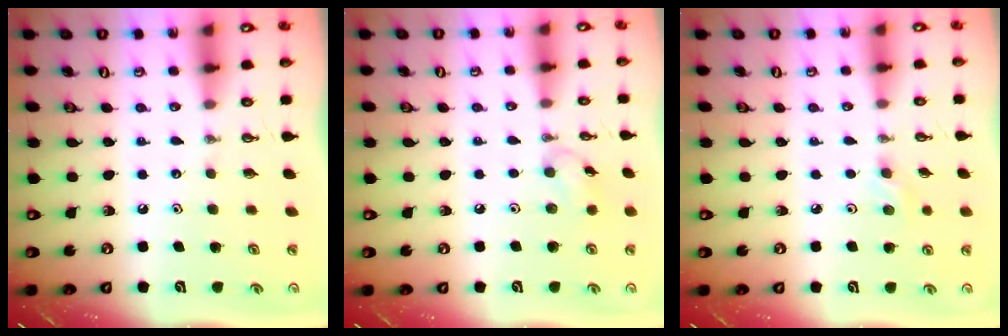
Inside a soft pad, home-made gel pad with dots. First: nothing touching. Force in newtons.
{"total": 6.6, "press": 6.6, "slide": 0.6}
{"total": 2.6, "press": 2.5, "slide": 0.8}